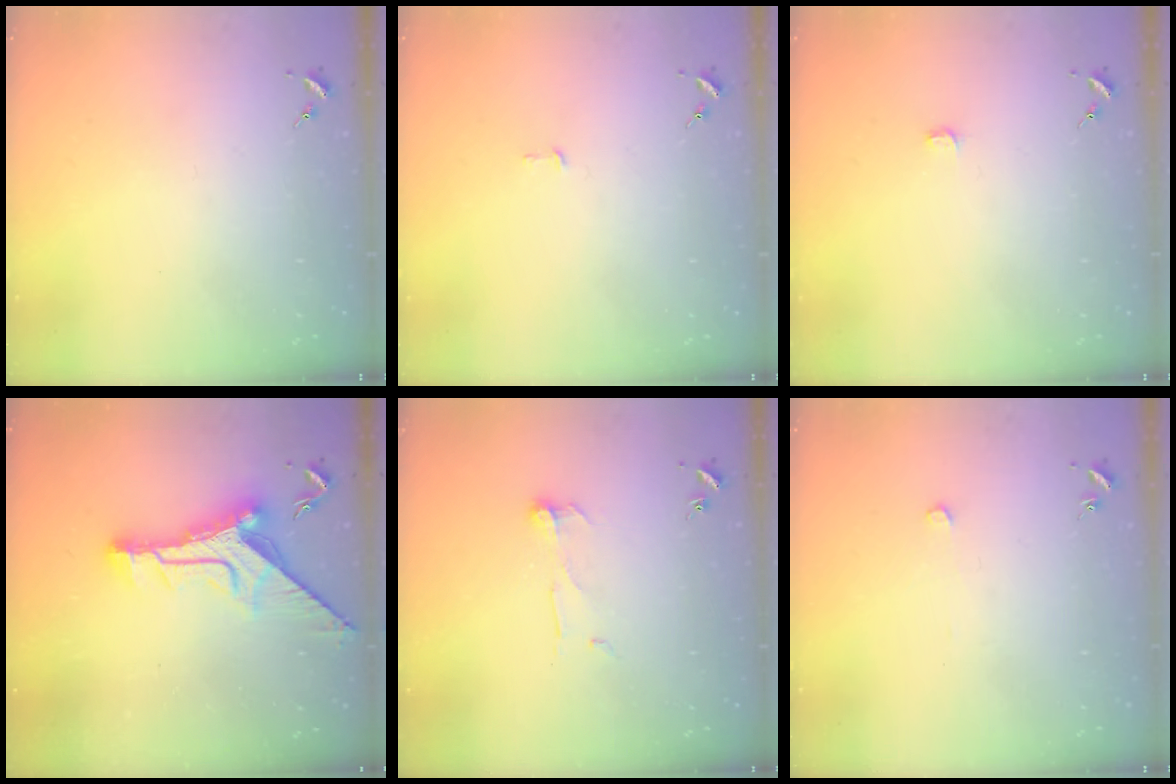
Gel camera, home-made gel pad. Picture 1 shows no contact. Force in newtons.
{"total": 2.1, "press": 2.1, "slide": 0.2}
{"total": 2.2, "press": 2.2, "slide": 0.2}
{"total": 14.7, "press": 14.6, "slide": 1.5}
{"total": 6.5, "press": 6.5, "slide": 0.3}
{"total": 2.9, "press": 2.9, "slide": 0.1}